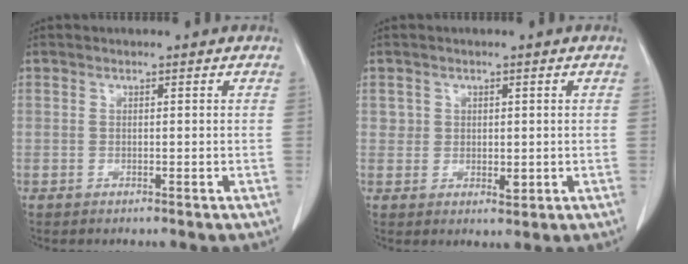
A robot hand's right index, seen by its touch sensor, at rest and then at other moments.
{"total": 2.5, "force": [0.3, 2.1, 1.3], "torque": [-0.014, -0.004, 0.006]}